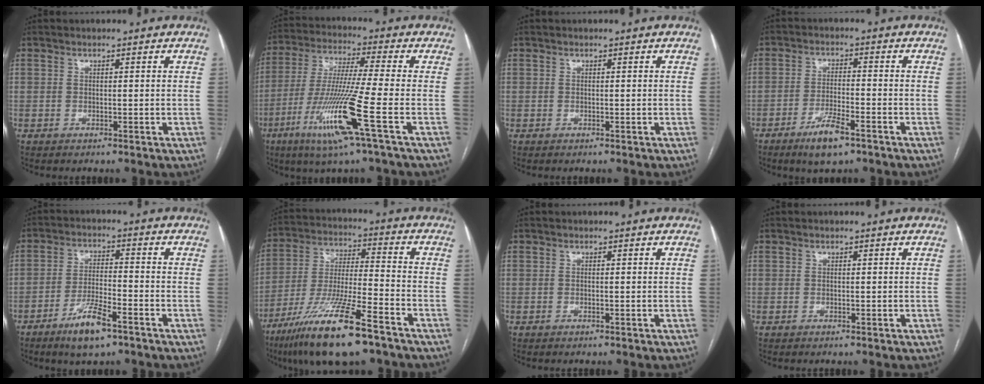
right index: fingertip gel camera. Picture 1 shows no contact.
{"total": 14.2, "force": [-5.9, -1.5, 12.9], "torque": [-0.264, -0.028, -0.115]}
{"total": 0.0}
{"total": 6.5, "force": [-4.3, 1.2, 4.7], "torque": [-0.092, -0.008, -0.072]}
{"total": 7.7, "force": [-5.0, 1.5, 5.7], "torque": [-0.112, -0.009, -0.088]}
{"total": 17.4, "force": [-11.3, 1.7, 13.1], "torque": [-0.263, -0.040, -0.207]}
{"total": 0.0}
{"total": 0.0}